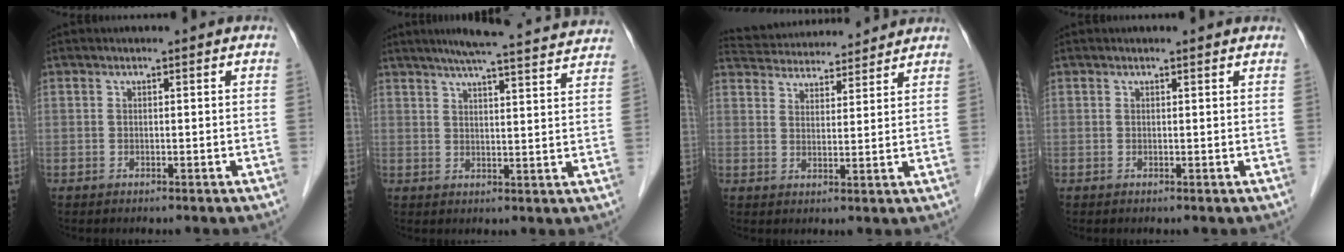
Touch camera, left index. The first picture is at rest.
{"total": 19.7, "force": [18.1, 0.8, 7.8], "torque": [-0.111, 0.004, 0.222]}
{"total": 14.1, "force": [13.4, 2.6, 3.5], "torque": [-0.061, 0.041, 0.202]}
{"total": 1.0, "force": [0.9, 0.1, 0.2], "torque": [-0.013, 0.004, 0.010]}